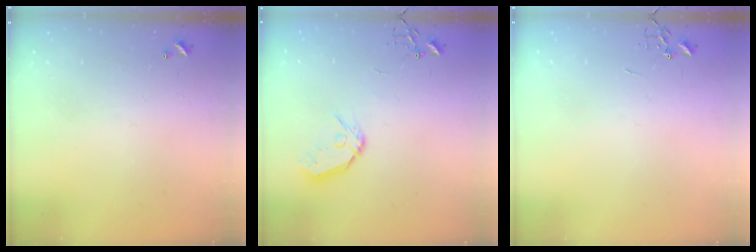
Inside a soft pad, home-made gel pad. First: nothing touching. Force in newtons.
{"total": 10.5, "press": 10.5, "slide": 1.3}
{"total": 0.0}